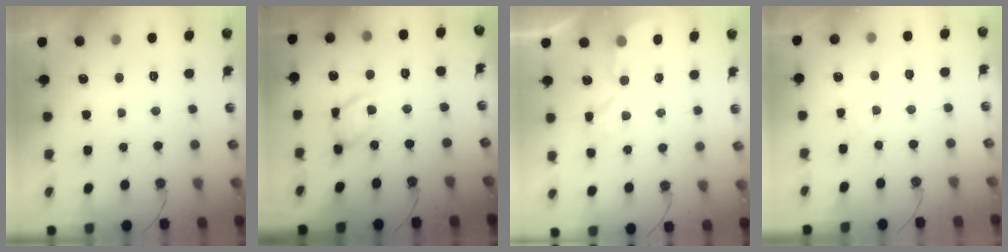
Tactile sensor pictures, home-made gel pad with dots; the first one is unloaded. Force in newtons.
{"total": 13.7, "press": 13.7, "slide": 1.1}
{"total": 3.5, "press": 3.4, "slide": 0.5}
{"total": 2.4, "press": 2.4, "slide": 0.4}